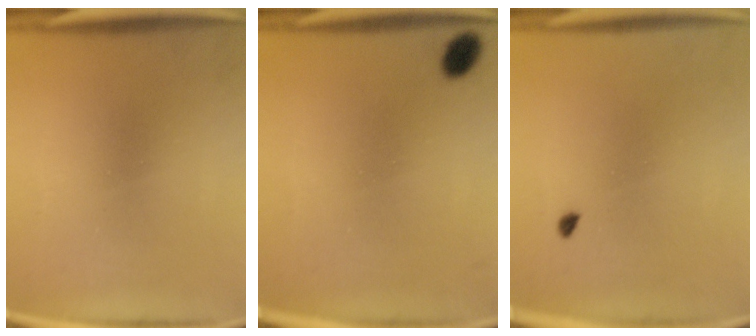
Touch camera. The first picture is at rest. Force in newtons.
{"total": 3.3}
{"total": 0.8}